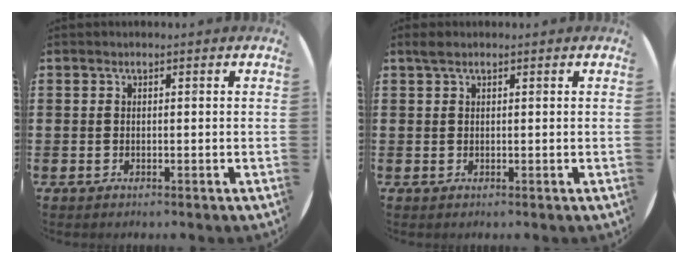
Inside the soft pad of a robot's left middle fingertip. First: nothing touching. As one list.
[{"total": 0.9, "force": [0.7, 0.3, 0.5], "torque": [-0.002, 0.001, 0.010]}]